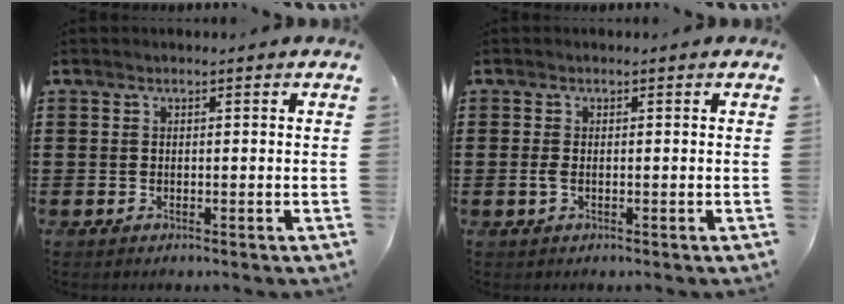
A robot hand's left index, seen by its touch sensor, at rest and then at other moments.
{"total": 1.0, "force": [-0.2, 0.3, 1.0], "torque": [-0.027, -0.004, -0.005]}